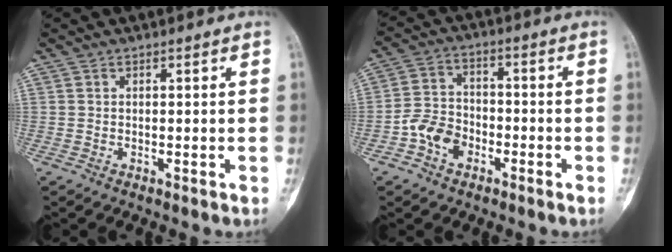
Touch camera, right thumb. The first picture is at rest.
{"total": 7.1, "force": [-3.4, 5.0, 3.8], "torque": [-0.057, 0.031, -0.067]}